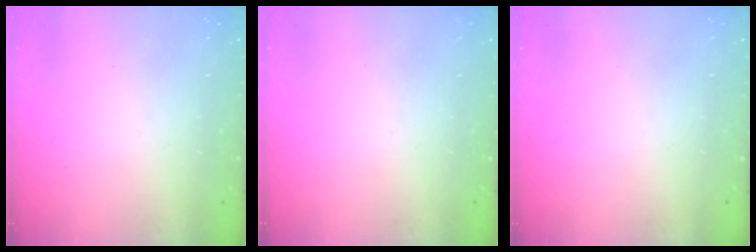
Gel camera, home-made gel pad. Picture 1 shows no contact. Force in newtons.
{"total": 0.0}
{"total": 0.0}